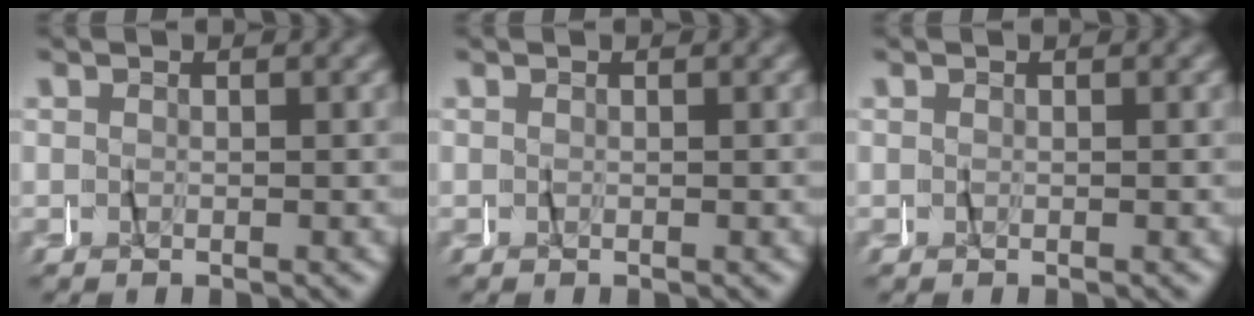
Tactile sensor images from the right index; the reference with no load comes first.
{"total": 0.0}
{"total": 0.0}